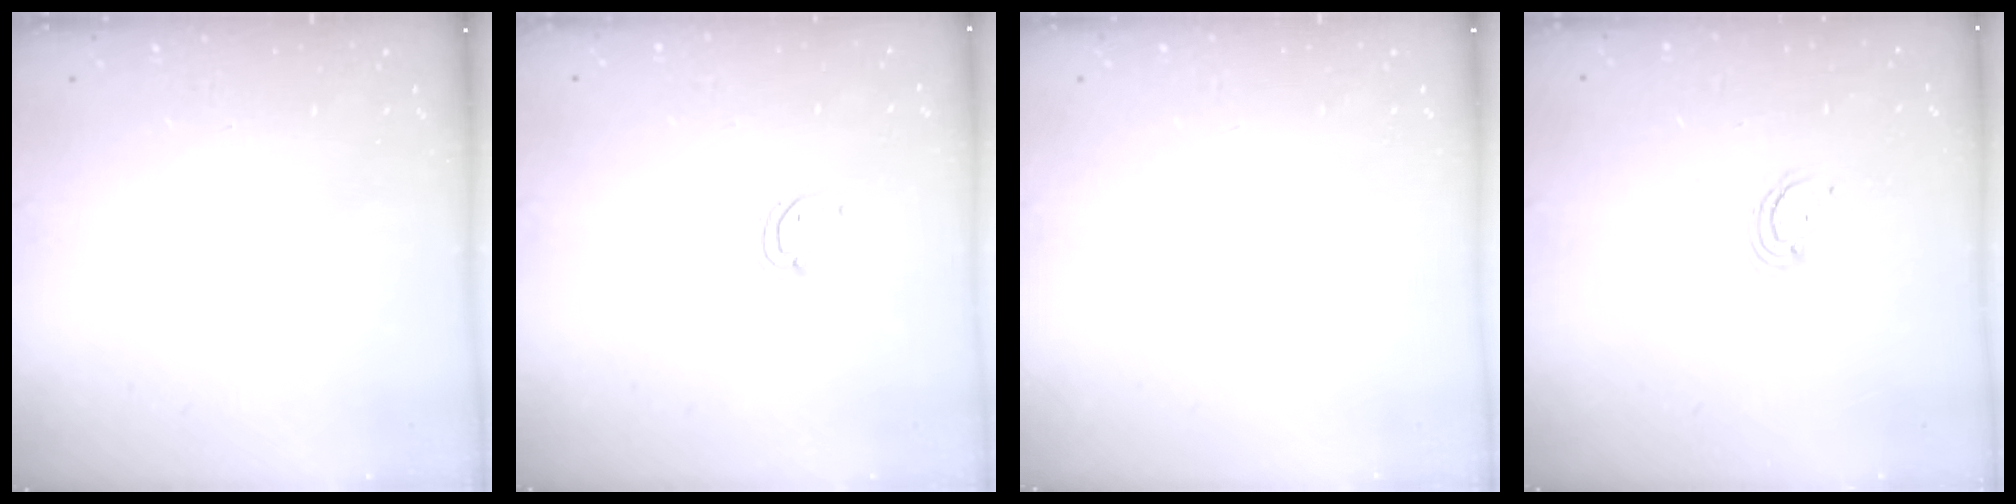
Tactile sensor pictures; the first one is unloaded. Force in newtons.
{"total": 3.6, "press": 3.6, "slide": 0.2}
{"total": 0.0}
{"total": 2.7, "press": 2.7, "slide": 0.2}